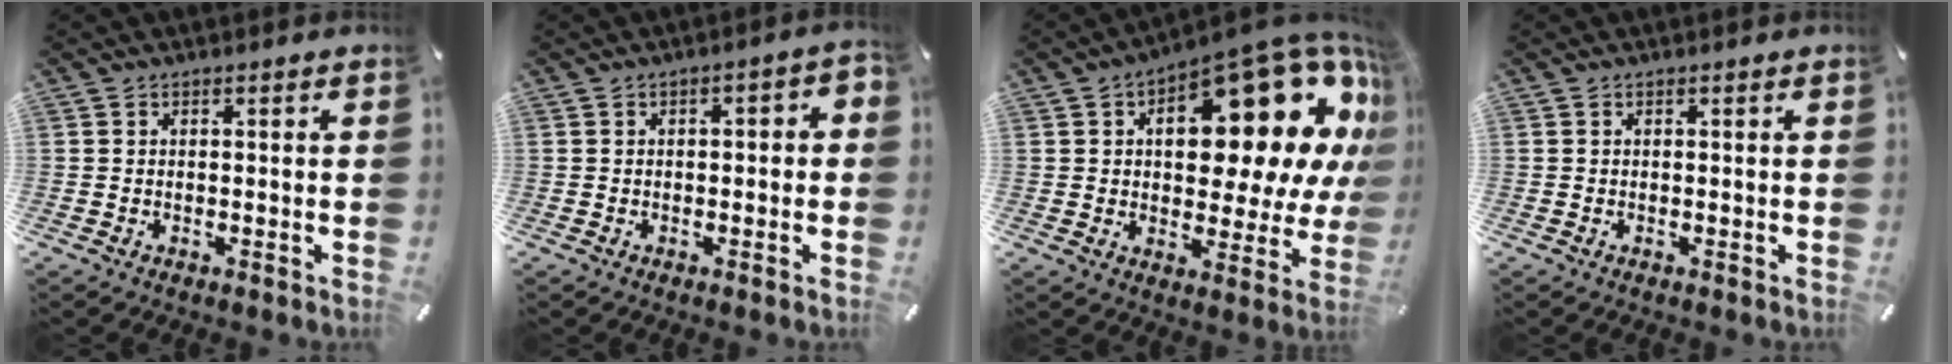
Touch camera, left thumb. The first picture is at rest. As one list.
[{"total": 2.1, "force": [-0.7, 1.1, 1.6], "torque": [-0.027, 0.008, -0.014]}, {"total": 24.3, "force": [10.4, 11.7, 18.6], "torque": [-0.222, -0.089, 0.167]}, {"total": 0.0}]